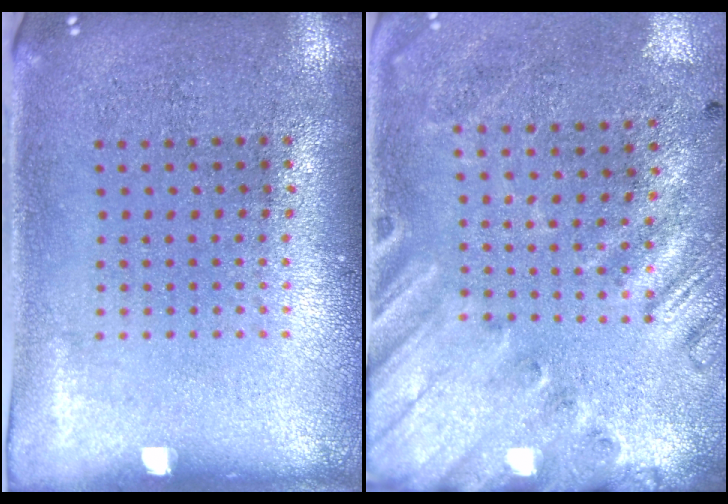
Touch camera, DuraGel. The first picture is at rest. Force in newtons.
{"total": 2.6, "press": 1.8, "slide": 1.8}